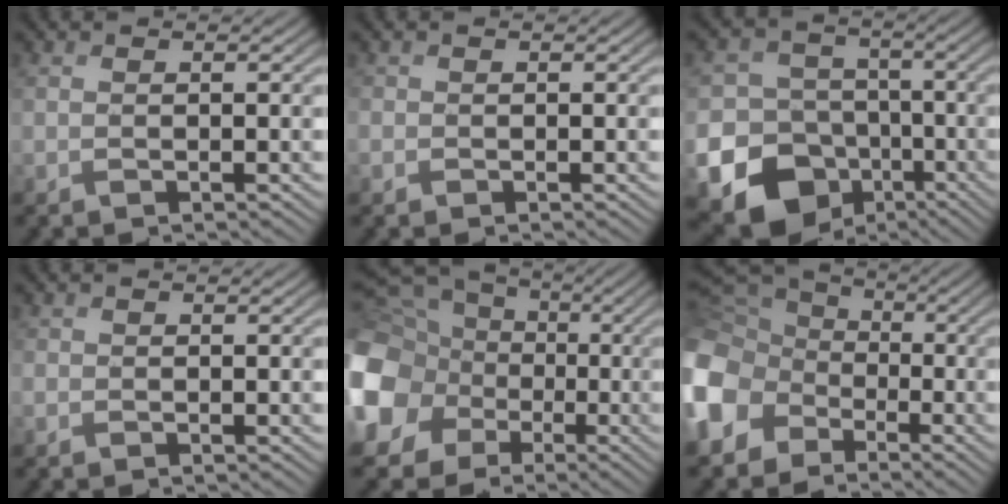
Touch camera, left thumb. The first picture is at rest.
{"total": 0.9, "force": [-0.2, 0.8, 0.1], "torque": [-0.004, -0.004, -0.010]}
{"total": 21.2, "force": [-9.6, 18.0, 5.8], "torque": [-0.181, -0.079, -0.151]}
{"total": 0.6, "force": [-0.1, 0.6, 0.1], "torque": [-0.002, -0.002, -0.004]}
{"total": 17.3, "force": [-1.9, 15.3, 8.0], "torque": [-0.231, -0.020, -0.071]}
{"total": 14.8, "force": [-4.7, 11.9, 7.5], "torque": [-0.241, -0.036, -0.107]}